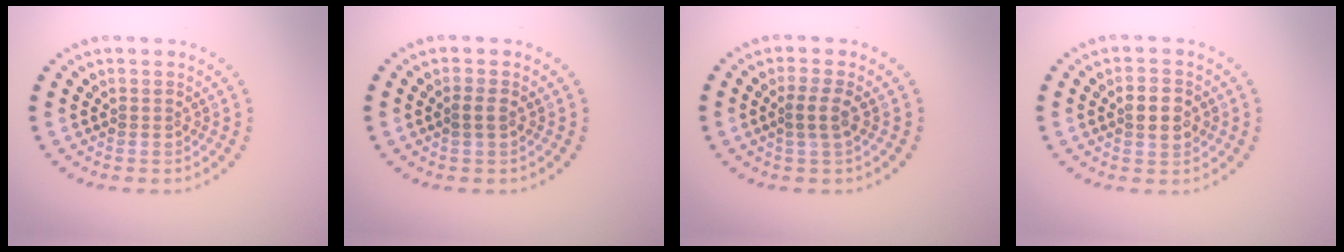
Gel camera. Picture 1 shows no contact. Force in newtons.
{"total": 1.2, "press": 1.2, "slide": 0.3}
{"total": 1.8, "press": 1.5, "slide": 1.0}
{"total": 2.8, "press": 2.8, "slide": 0.1}